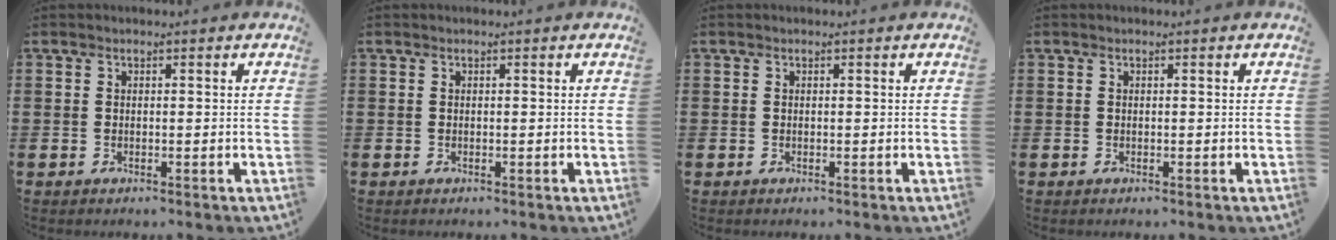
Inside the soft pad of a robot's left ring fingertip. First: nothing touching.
{"total": 0.0}
{"total": 0.0}
{"total": 0.0}